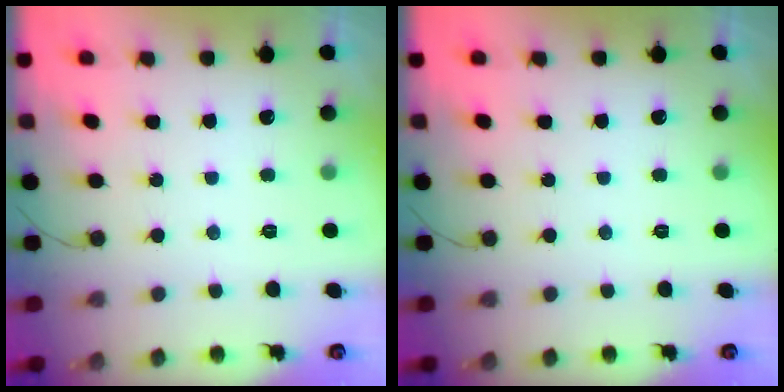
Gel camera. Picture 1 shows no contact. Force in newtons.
{"total": 0.0}